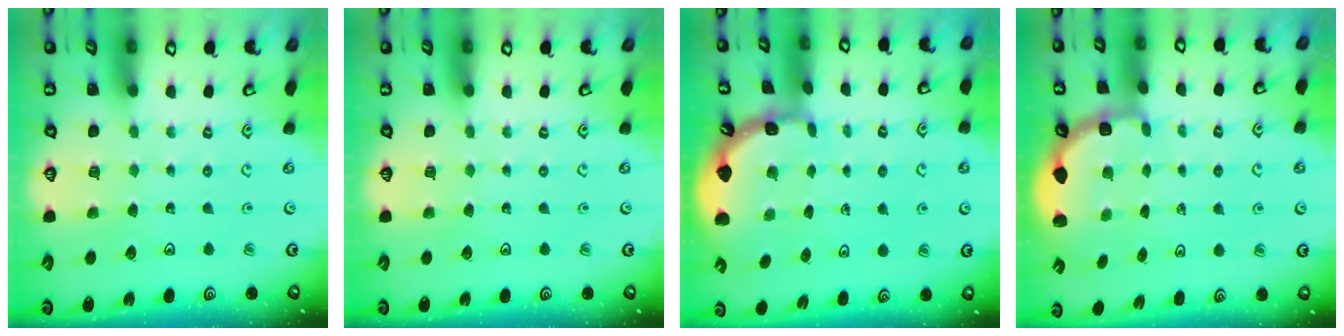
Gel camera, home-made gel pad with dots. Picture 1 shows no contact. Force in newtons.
{"total": 0.0}
{"total": 1.7, "press": 1.6, "slide": 0.1}
{"total": 2.9, "press": 2.5, "slide": 1.4}